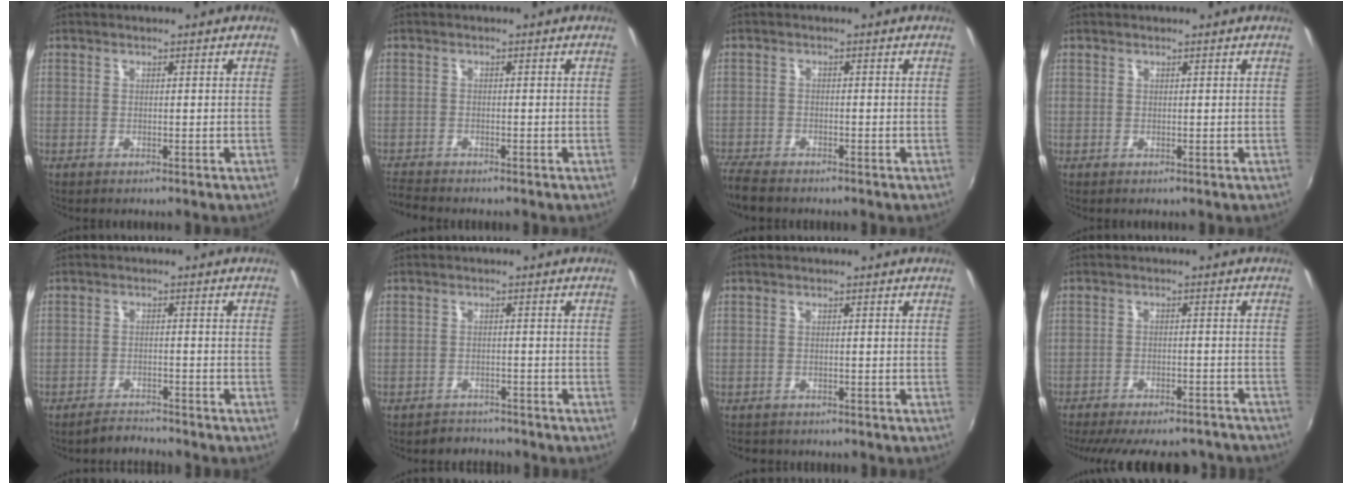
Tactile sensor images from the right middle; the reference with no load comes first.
{"total": 3.4, "force": [-3.3, 0.2, 0.5], "torque": [-0.025, -0.017, -0.069]}
{"total": 5.1, "force": [-4.6, 1.2, 1.9], "torque": [-0.056, -0.024, -0.092]}
{"total": 0.5, "force": [0.2, 0.5, -0.1], "torque": [0.006, 0.002, 0.001]}
{"total": 2.8, "force": [-2.8, 0.3, 0.1], "torque": [-0.012, -0.001, -0.050]}
{"total": 3.6, "force": [-3.3, 1.3, -0.2], "torque": [-0.010, 0.000, -0.055]}
{"total": 2.2, "force": [-1.9, 1.0, 0.4], "torque": [-0.013, -0.009, -0.028]}
{"total": 19.4, "force": [-16.8, 5.9, 7.9], "torque": [-0.169, -0.006, -0.215]}